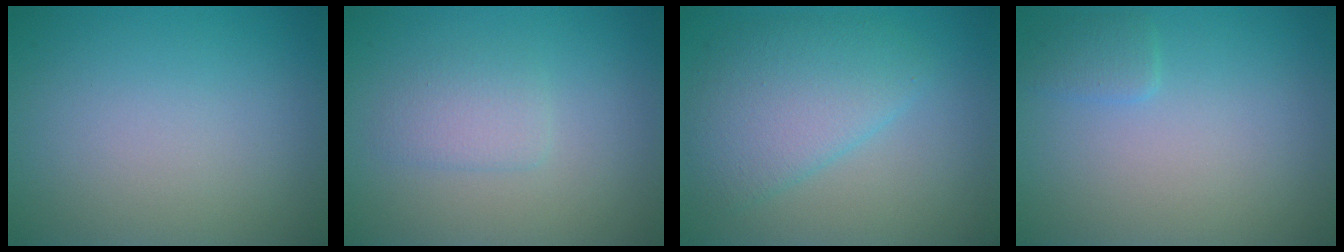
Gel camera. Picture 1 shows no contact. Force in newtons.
{"total": 1.8, "press": 1.8, "slide": 0.1}
{"total": 4.9, "press": 4.9, "slide": 0.1}
{"total": 1.2, "press": 1.2, "slide": 0.1}